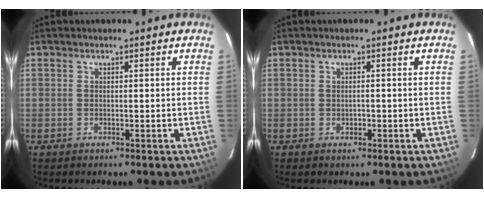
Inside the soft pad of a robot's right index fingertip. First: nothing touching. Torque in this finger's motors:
{"motor_torque": [-0.02, 0.18, 0.04, -0.01]}